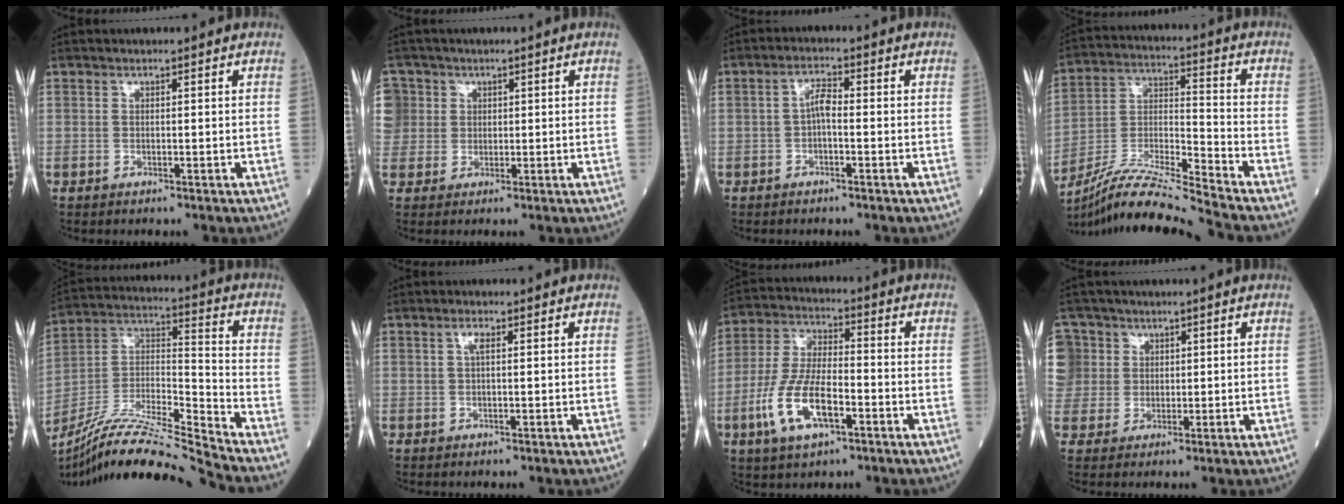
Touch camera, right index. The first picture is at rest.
{"total": 5.9, "force": [1.6, 5.7, 0.2], "torque": [-0.009, 0.022, 0.037]}
{"total": 2.8, "force": [-0.5, 0.9, 2.6], "torque": [-0.044, 0.007, -0.010]}
{"total": 15.8, "force": [-14.7, -2.3, 5.4], "torque": [-0.100, 0.010, -0.272]}
{"total": 18.5, "force": [-17.0, -1.6, 7.3], "torque": [-0.146, 0.013, -0.307]}
{"total": 1.4, "force": [0.5, 0.3, 1.3], "torque": [-0.027, 0.004, 0.007]}
{"total": 11.8, "force": [-4.4, 4.3, 10.1], "torque": [-0.219, -0.002, -0.083]}
{"total": 9.3, "force": [2.8, 8.8, 0.9], "torque": [-0.040, 0.038, 0.069]}